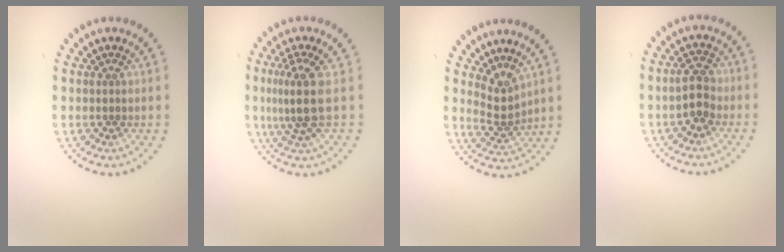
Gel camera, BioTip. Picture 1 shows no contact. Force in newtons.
{"total": 3.6, "press": 2.7, "slide": 2.4}
{"total": 2.5, "press": 1.8, "slide": 1.7}
{"total": 2.5, "press": 2.5, "slide": 0.3}